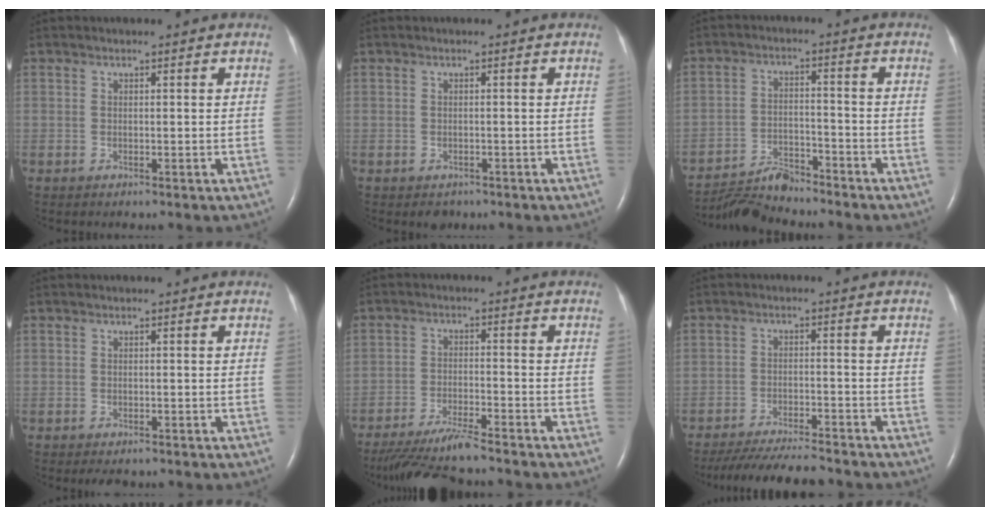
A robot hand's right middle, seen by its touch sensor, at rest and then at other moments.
{"total": 1.6, "force": [-1.1, 1.0, 0.5], "torque": [-0.007, 0.000, -0.008]}
{"total": 6.3, "force": [-6.3, 0.2, 0.2], "torque": [-0.012, -0.009, -0.112]}
{"total": 1.7, "force": [-1.3, 0.8, 0.8], "torque": [-0.012, -0.002, -0.013]}
{"total": 8.7, "force": [-7.9, -0.1, 3.8], "torque": [-0.065, -0.026, -0.134]}
{"total": 12.0, "force": [-11.1, 1.1, 4.6], "torque": [-0.074, -0.018, -0.164]}